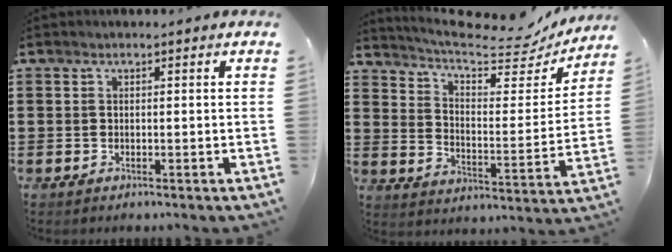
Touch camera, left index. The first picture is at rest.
{"total": 8.6, "force": [7.6, 1.1, 3.8], "torque": [-0.092, -0.056, 0.124]}